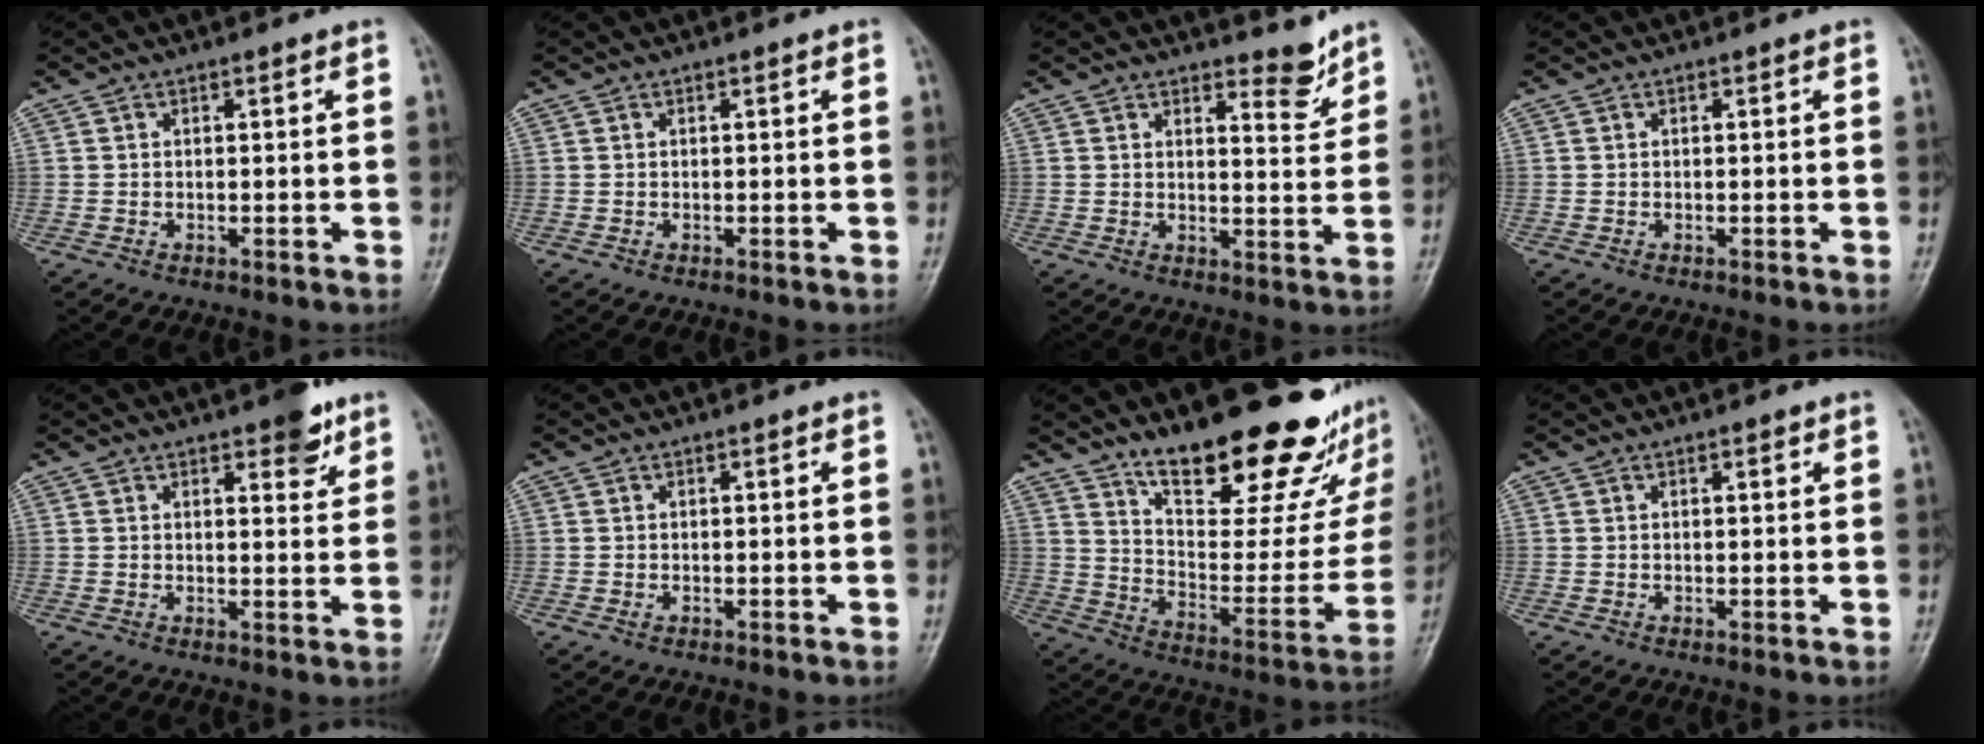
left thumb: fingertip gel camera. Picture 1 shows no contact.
{"total": 0.0}
{"total": 4.8, "force": [4.0, 1.4, 2.1], "torque": [-0.013, -0.038, 0.057]}
{"total": 0.0}
{"total": 5.6, "force": [3.5, 2.1, 3.7], "torque": [-0.031, -0.018, 0.042]}
{"total": 0.7, "force": [0.2, 0.3, 0.6], "torque": [-0.010, 0.006, 0.007]}
{"total": 28.7, "force": [19.2, 10.3, 18.7], "torque": [-0.234, -0.099, 0.290]}
{"total": 1.1, "force": [0.6, 0.3, 0.8], "torque": [-0.009, -0.001, 0.009]}